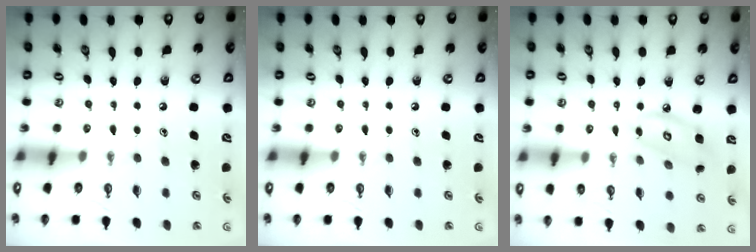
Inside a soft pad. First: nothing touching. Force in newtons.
{"total": 0.0}
{"total": 7.2, "press": 7.1, "slide": 0.5}